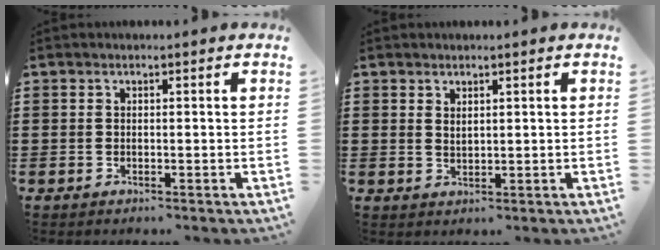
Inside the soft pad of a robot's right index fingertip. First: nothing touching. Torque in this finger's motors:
{"motor_torque": [-0.63, 0.66, 0.00, 0.00]}